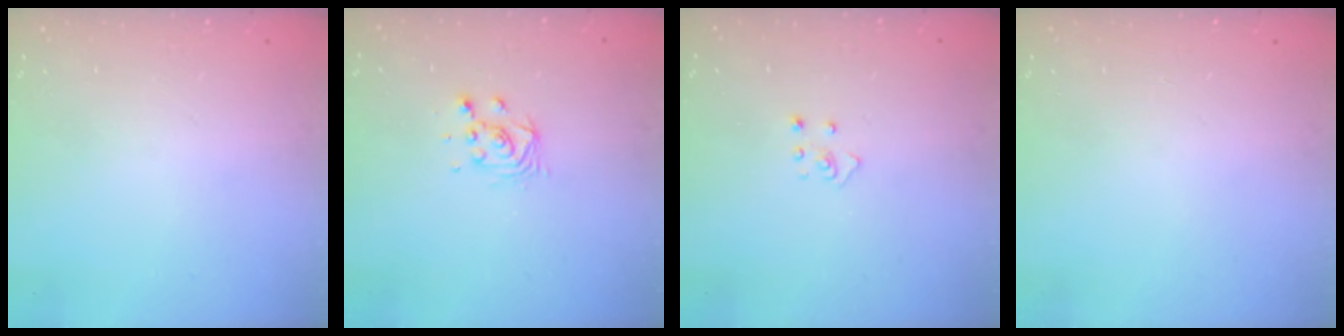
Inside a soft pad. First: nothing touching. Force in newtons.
{"total": 4.1, "press": 4.1, "slide": 0.4}
{"total": 2.5, "press": 2.4, "slide": 0.3}
{"total": 0.0}